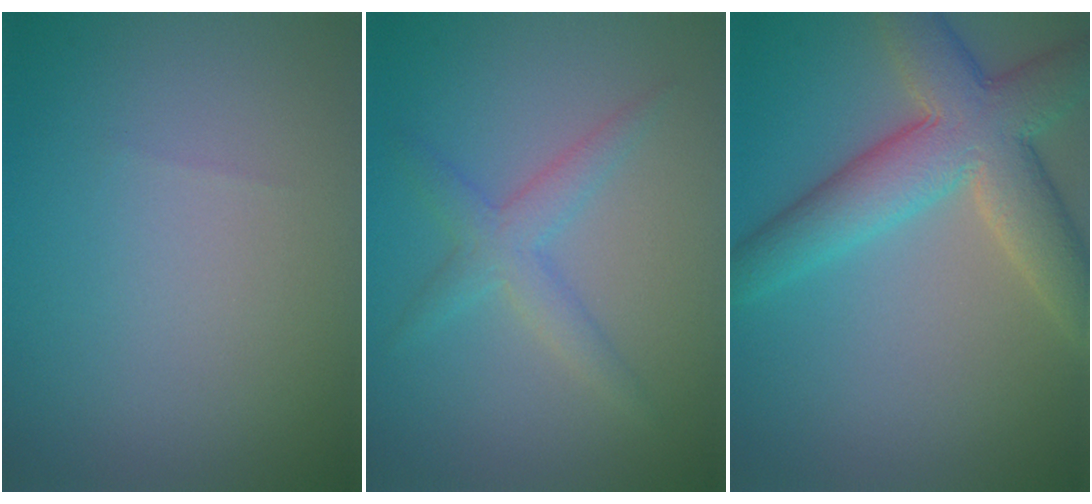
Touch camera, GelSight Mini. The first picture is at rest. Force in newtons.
{"total": 2.6, "press": 2.6, "slide": 0.0}
{"total": 9.3, "press": 9.3, "slide": 0.4}